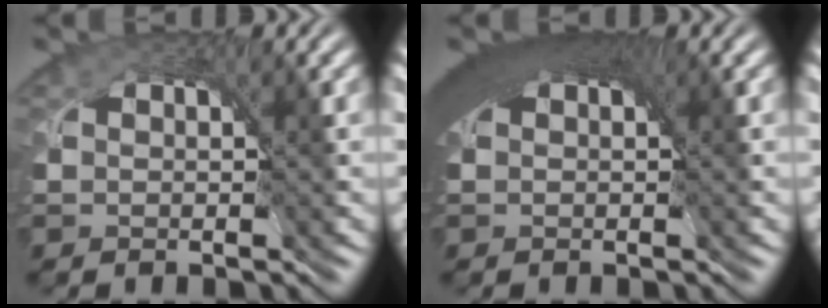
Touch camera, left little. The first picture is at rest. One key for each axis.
{"total": 7.3, "fx": 3.0, "fy": 3.6, "fz": 5.6, "tx": -0.090, "ty": 0.016, "tz": 0.033}